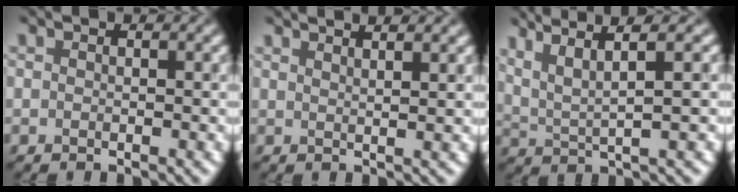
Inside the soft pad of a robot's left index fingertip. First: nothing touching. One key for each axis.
{"total": 4.4, "fx": 3.4, "fy": 1.3, "fz": 2.4, "tx": -0.001, "ty": 0.034, "tz": 0.015}
{"total": 5.6, "fx": 3.8, "fy": 0.7, "fz": 4.1, "tx": -0.084, "ty": 0.020, "tz": 0.078}